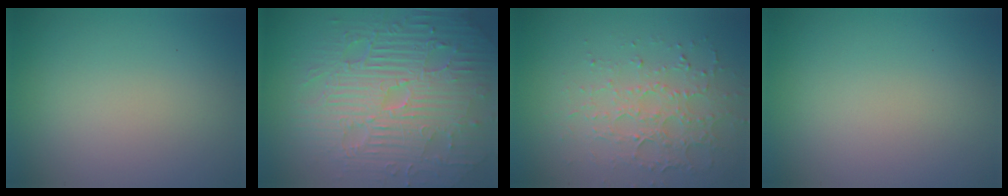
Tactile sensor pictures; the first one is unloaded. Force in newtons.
{"total": 11.3, "press": 7.2, "slide": 8.7}
{"total": 3.4, "press": 3.2, "slide": 1.0}
{"total": 0.0}